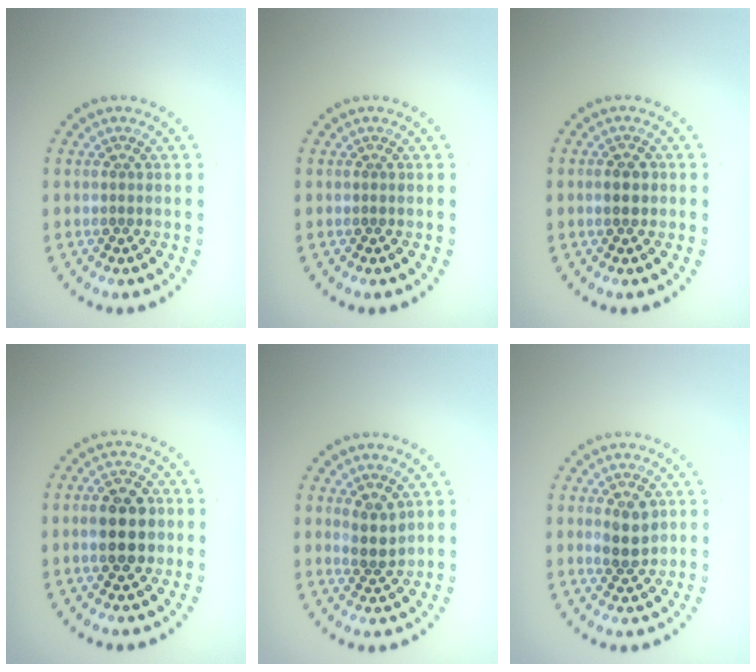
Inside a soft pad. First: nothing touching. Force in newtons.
{"total": 0.0}
{"total": 1.6, "press": 1.6, "slide": 0.1}
{"total": 4.4, "press": 4.4, "slide": 0.2}
{"total": 2.2, "press": 1.7, "slide": 1.3}
{"total": 2.5, "press": 2.4, "slide": 0.6}